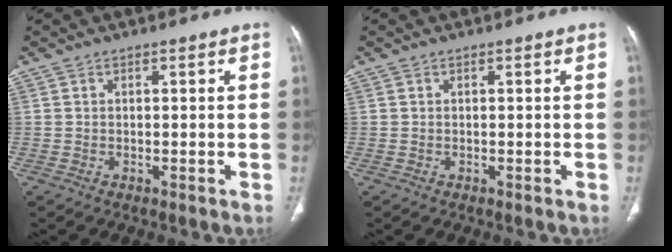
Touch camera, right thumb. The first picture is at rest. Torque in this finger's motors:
{"motor_torque": [-0.07, -0.05, -0.32, 0.32, 0.00]}